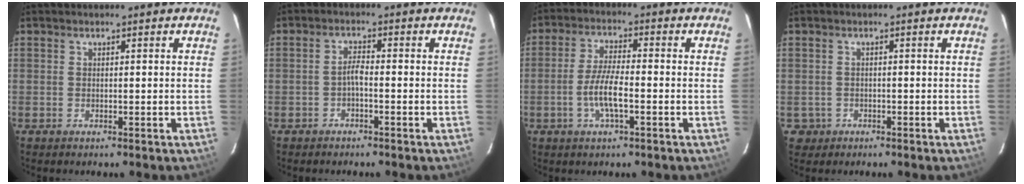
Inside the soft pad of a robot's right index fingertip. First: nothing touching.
{"total": 1.8, "force": [-1.1, 0.2, 1.4], "torque": [-0.030, 0.007, -0.022]}
{"total": 6.6, "force": [-2.2, 1.4, 6.0], "torque": [-0.122, -0.002, -0.045]}
{"total": 2.6, "force": [-0.8, 2.5, 0.2], "torque": [-0.010, 0.005, -0.006]}